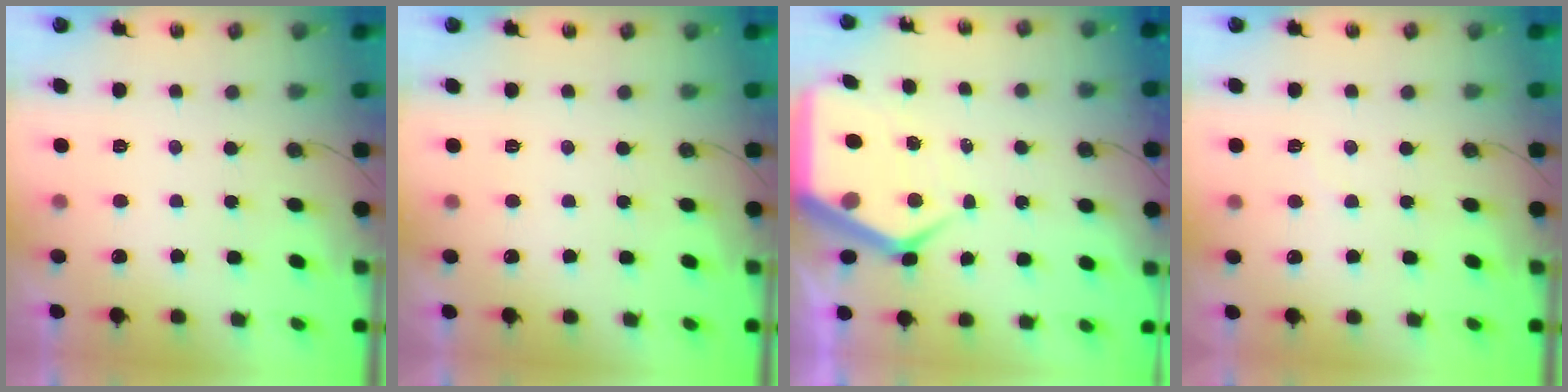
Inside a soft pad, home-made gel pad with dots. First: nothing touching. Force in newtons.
{"total": 0.0}
{"total": 9.1, "press": 9.0, "slide": 0.8}
{"total": 6.7, "press": 6.7, "slide": 0.7}